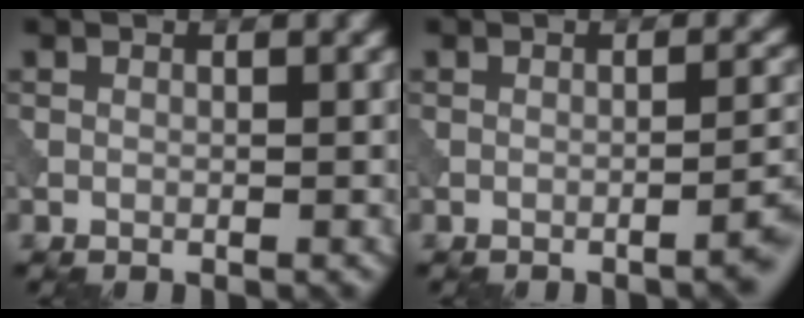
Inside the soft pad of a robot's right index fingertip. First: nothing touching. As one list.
[{"total": 2.8, "force": [-1.5, 0.6, 2.3], "torque": [-0.020, 0.013, -0.028]}]